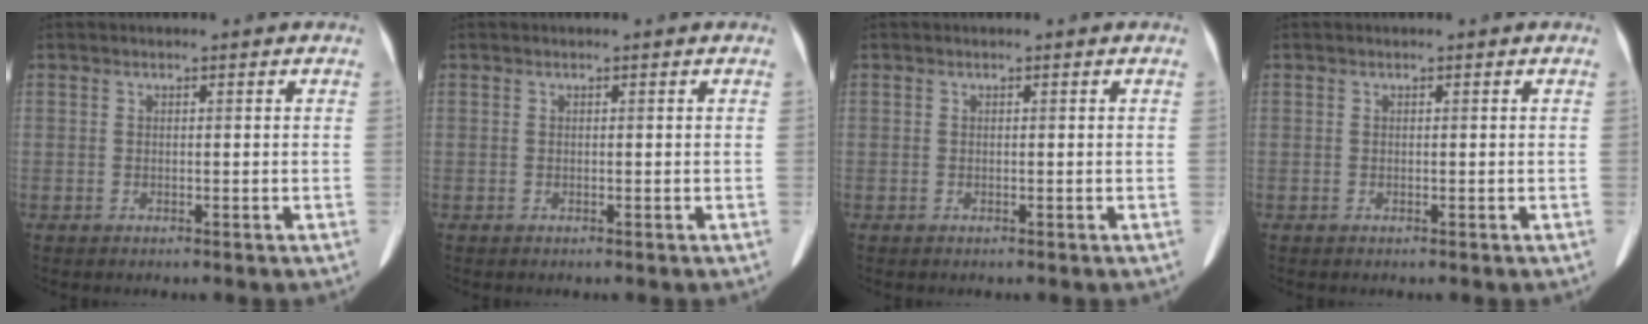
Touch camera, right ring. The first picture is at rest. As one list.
[{"total": 0.0}, {"total": 0.0}, {"total": 0.0}]